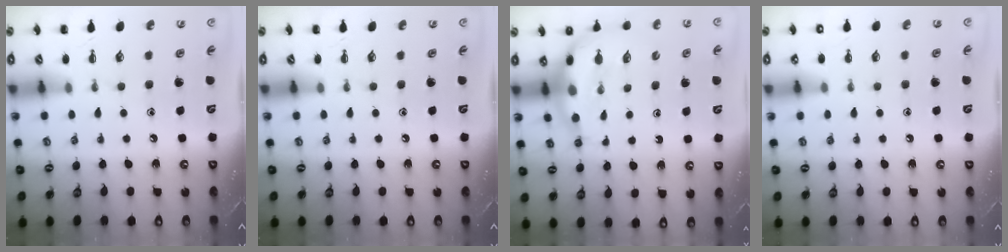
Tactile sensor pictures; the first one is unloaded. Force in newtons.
{"total": 0.0}
{"total": 7.7, "press": 7.5, "slide": 1.5}
{"total": 1.4, "press": 1.4, "slide": 0.1}